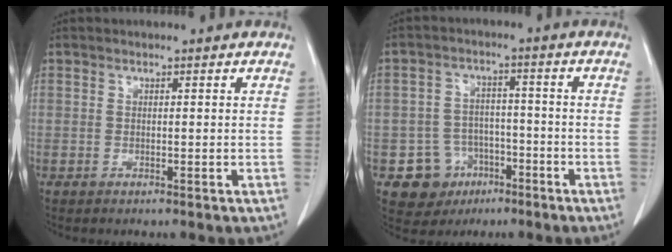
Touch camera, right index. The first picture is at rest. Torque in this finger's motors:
{"motor_torque": [-0.16, 0.08, -0.46, -0.21]}